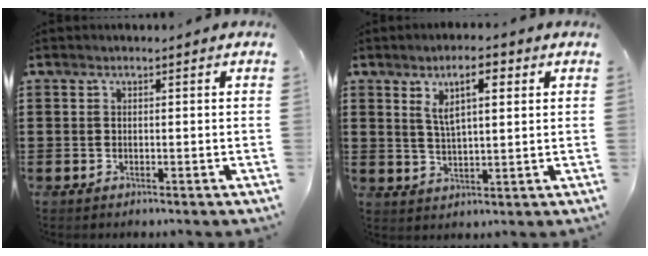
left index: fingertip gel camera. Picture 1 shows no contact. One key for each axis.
{"total": 6.1, "fx": 3.0, "fy": 2.1, "fz": 4.9, "tx": -0.096, "ty": 0.006, "tz": 0.049}